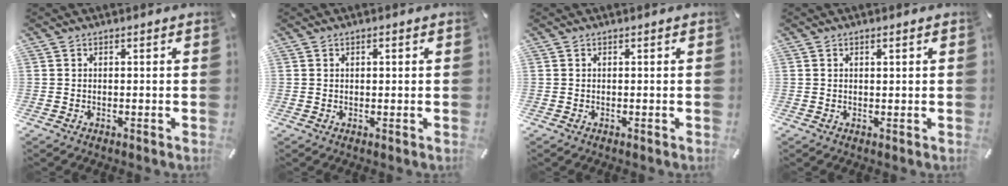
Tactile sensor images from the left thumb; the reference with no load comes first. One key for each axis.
{"total": 0.8, "fx": 0.2, "fy": 0.5, "fz": 0.5, "tx": -0.011, "ty": 0.003, "tz": 0.004}
{"total": 0.0}
{"total": 0.8, "fx": 0.4, "fy": 0.2, "fz": 0.6, "tx": -0.012, "ty": 0.001, "tz": 0.006}